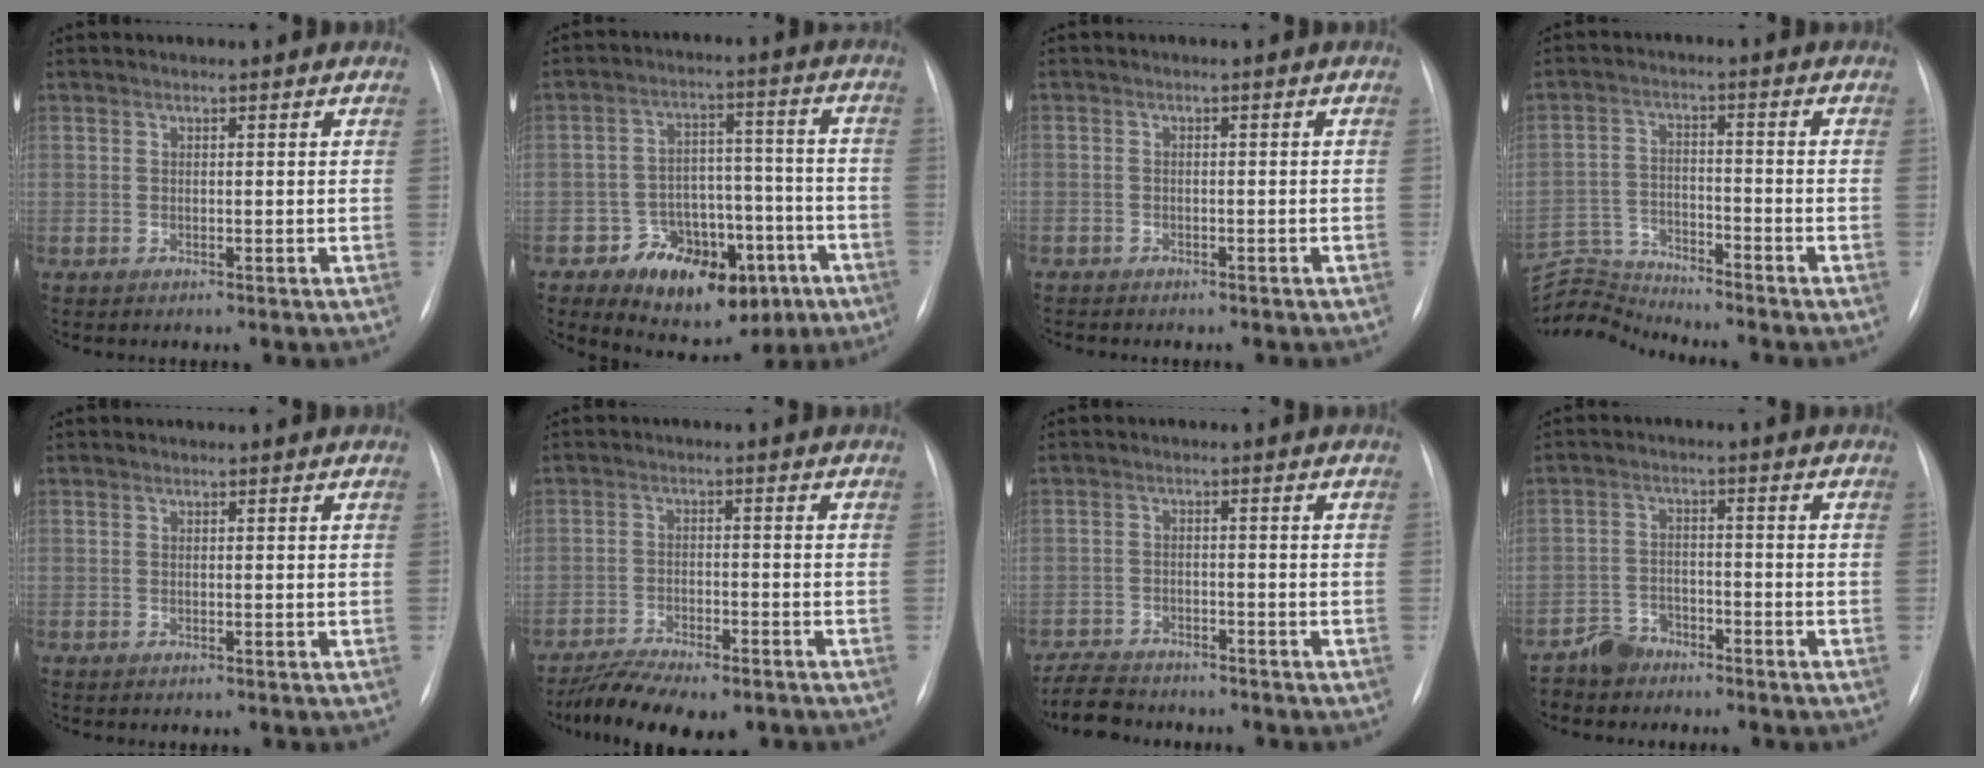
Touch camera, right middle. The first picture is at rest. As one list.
[{"total": 15.4, "force": [-7.9, 9.4, 9.3], "torque": [-0.118, 0.042, -0.103]}, {"total": 3.2, "force": [-2.6, 1.6, 1.0], "torque": [-0.018, 0.002, -0.030]}, {"total": 8.0, "force": [-7.8, -1.1, -1.4], "torque": [0.014, 0.010, -0.148]}, {"total": 0.0}, {"total": 10.9, "force": [-8.9, 3.2, 5.5], "torque": [-0.090, -0.005, -0.137]}, {"total": 7.0, "force": [-6.5, 2.1, 1.5], "torque": [-0.029, -0.009, -0.107]}, {"total": 4.1, "force": [-3.5, 2.1, 0.3], "torque": [-0.008, 0.004, -0.065]}]